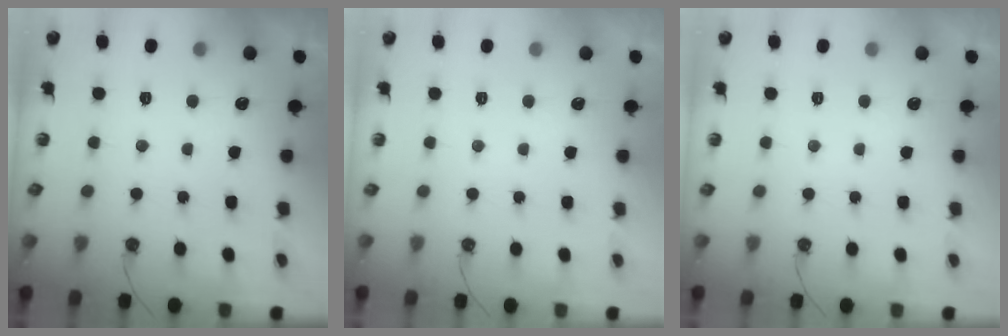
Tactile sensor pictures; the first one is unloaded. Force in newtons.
{"total": 0.0}
{"total": 0.0}